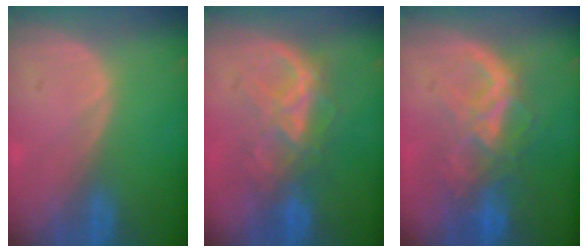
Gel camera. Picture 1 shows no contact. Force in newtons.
{"total": 6.4, "press": 6.3, "slide": 0.7}
{"total": 8.7, "press": 7.6, "slide": 4.4}